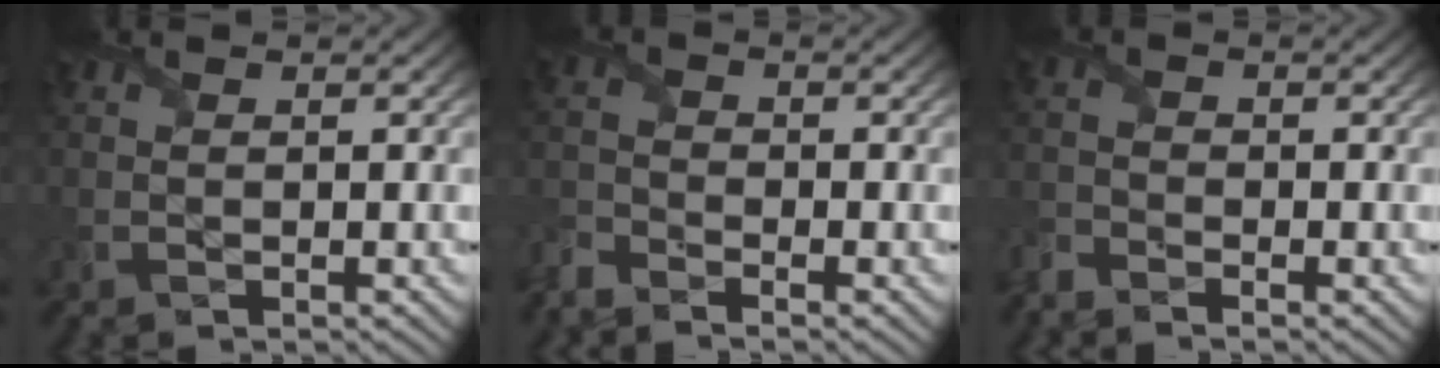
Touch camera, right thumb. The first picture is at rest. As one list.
[{"total": 3.5, "force": [-3.3, 0.9, 1.0], "torque": [-0.029, -0.014, -0.082]}, {"total": 2.6, "force": [-2.5, 0.5, 0.6], "torque": [-0.019, -0.012, -0.063]}]